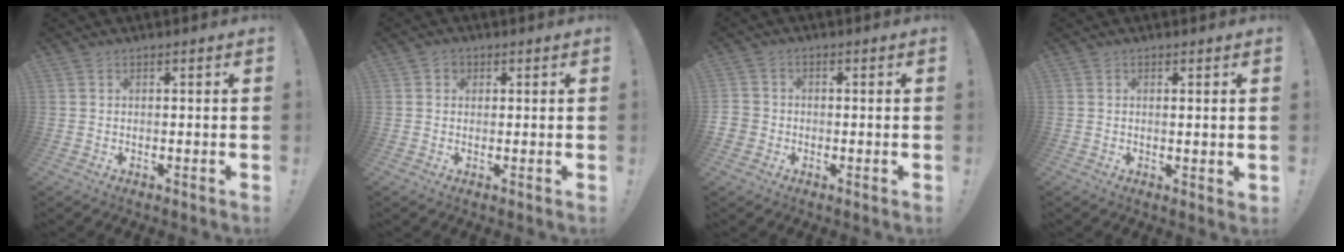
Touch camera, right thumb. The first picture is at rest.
{"total": 2.2, "force": [0.9, 2.0, 0.5], "torque": [-0.007, -0.001, 0.015]}
{"total": 3.5, "force": [-1.0, 3.1, 1.3], "torque": [-0.026, 0.009, -0.020]}
{"total": 1.6, "force": [1.0, 0.4, 1.2], "torque": [-0.010, -0.004, 0.016]}